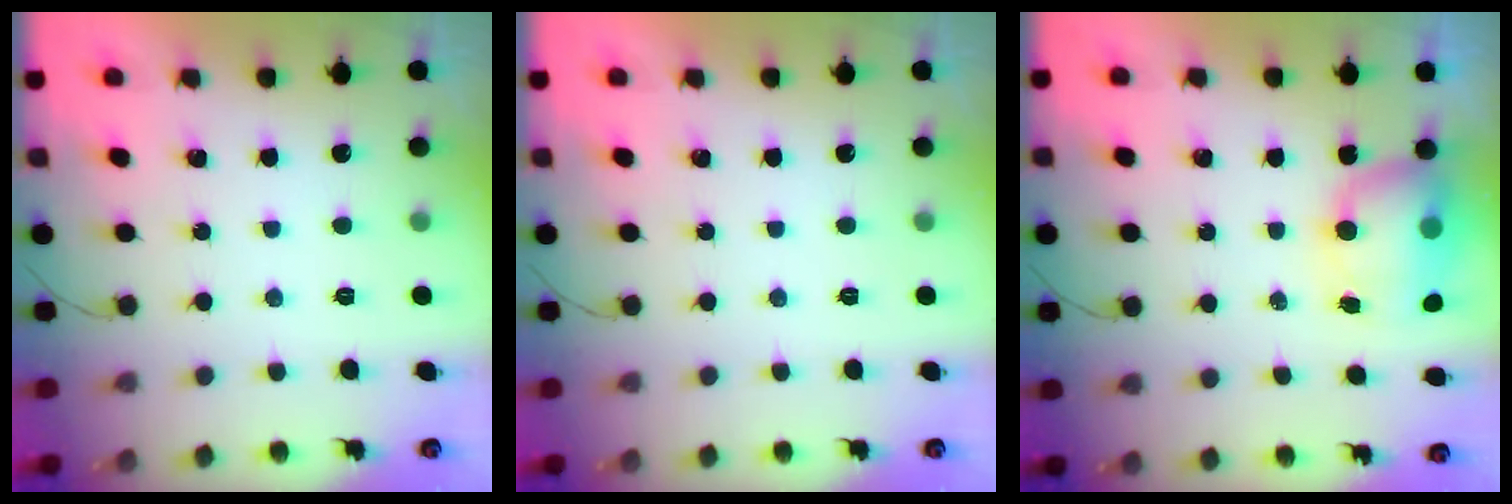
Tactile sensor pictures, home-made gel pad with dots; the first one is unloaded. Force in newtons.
{"total": 0.0}
{"total": 10.7, "press": 8.7, "slide": 6.3}